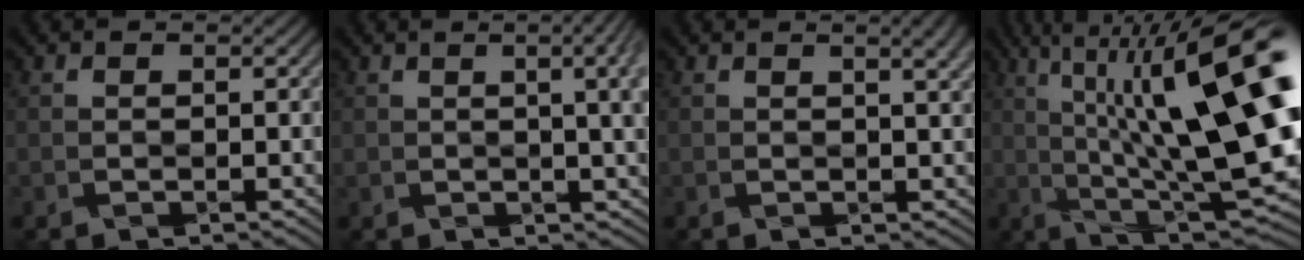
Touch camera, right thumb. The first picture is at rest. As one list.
[{"total": 7.7, "force": [1.6, 2.4, 7.2], "torque": [-0.062, 0.025, 0.012]}, {"total": 4.8, "force": [2.0, 1.4, 4.1], "torque": [-0.041, 0.017, 0.016]}, {"total": 20.1, "force": [4.1, 5.6, 18.8], "torque": [-0.300, 0.030, 0.084]}]